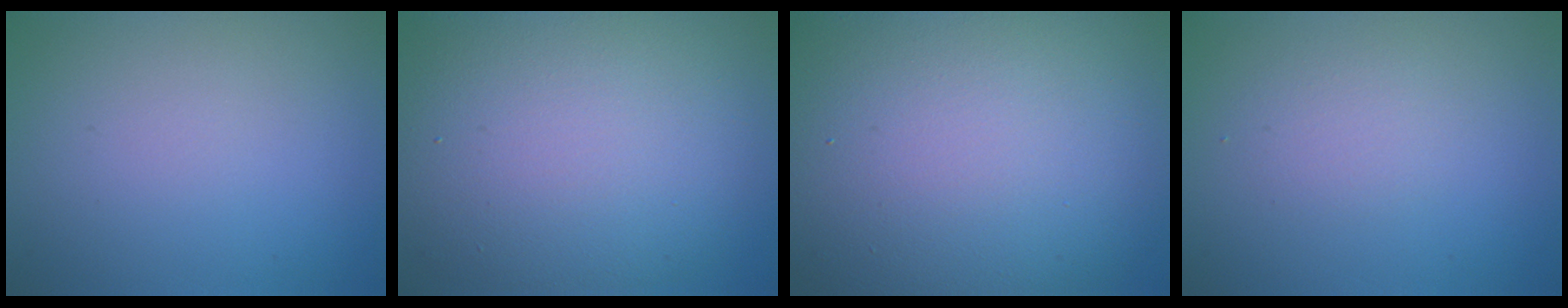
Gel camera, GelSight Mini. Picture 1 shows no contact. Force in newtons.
{"total": 12.4, "press": 12.4, "slide": 0.6}
{"total": 17.9, "press": 17.8, "slide": 1.2}
{"total": 1.4, "press": 1.4, "slide": 0.1}